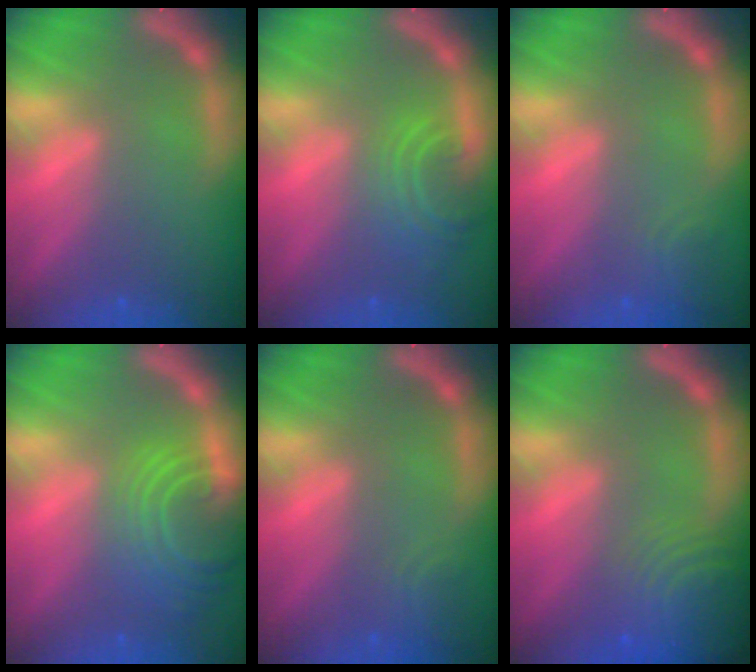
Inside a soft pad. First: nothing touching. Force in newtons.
{"total": 4.5}
{"total": 1.9}
{"total": 8.5}
{"total": 1.9}
{"total": 9.1}